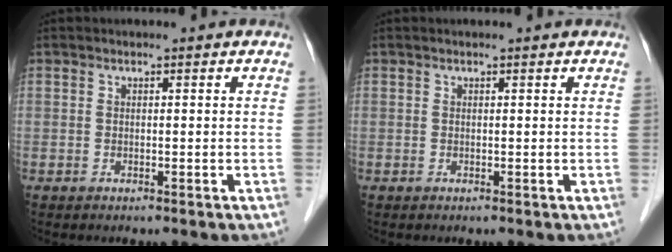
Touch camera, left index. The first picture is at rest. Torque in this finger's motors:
{"motor_torque": [0.14, -0.07, 0.03, 0.01]}